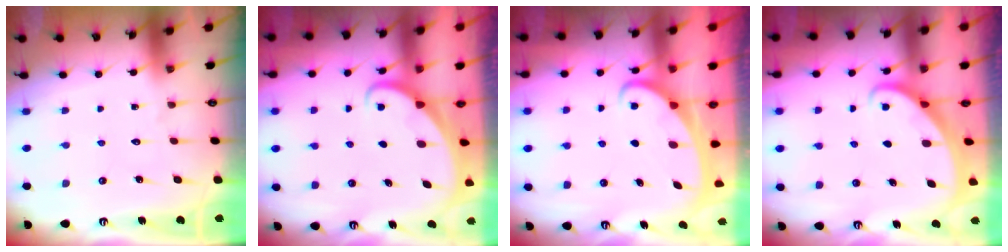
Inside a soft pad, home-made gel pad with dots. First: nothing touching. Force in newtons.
{"total": 1.6, "press": 1.6, "slide": 0.0}
{"total": 2.3, "press": 2.3, "slide": 0.3}
{"total": 1.8, "press": 1.7, "slide": 0.0}